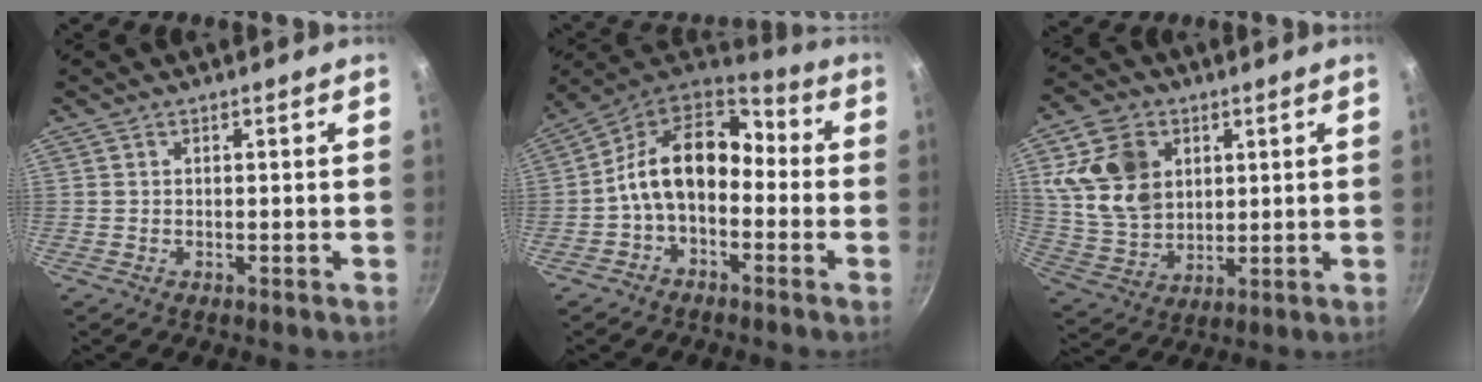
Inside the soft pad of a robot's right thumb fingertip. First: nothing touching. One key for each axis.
{"total": 14.4, "fx": -1.6, "fy": 9.6, "fz": 10.6, "tx": -0.161, "ty": 0.053, "tz": -0.051}
{"total": 14.7, "fx": 4.2, "fy": 11.2, "fz": 8.5, "tx": -0.136, "ty": -0.012, "tz": 0.092}